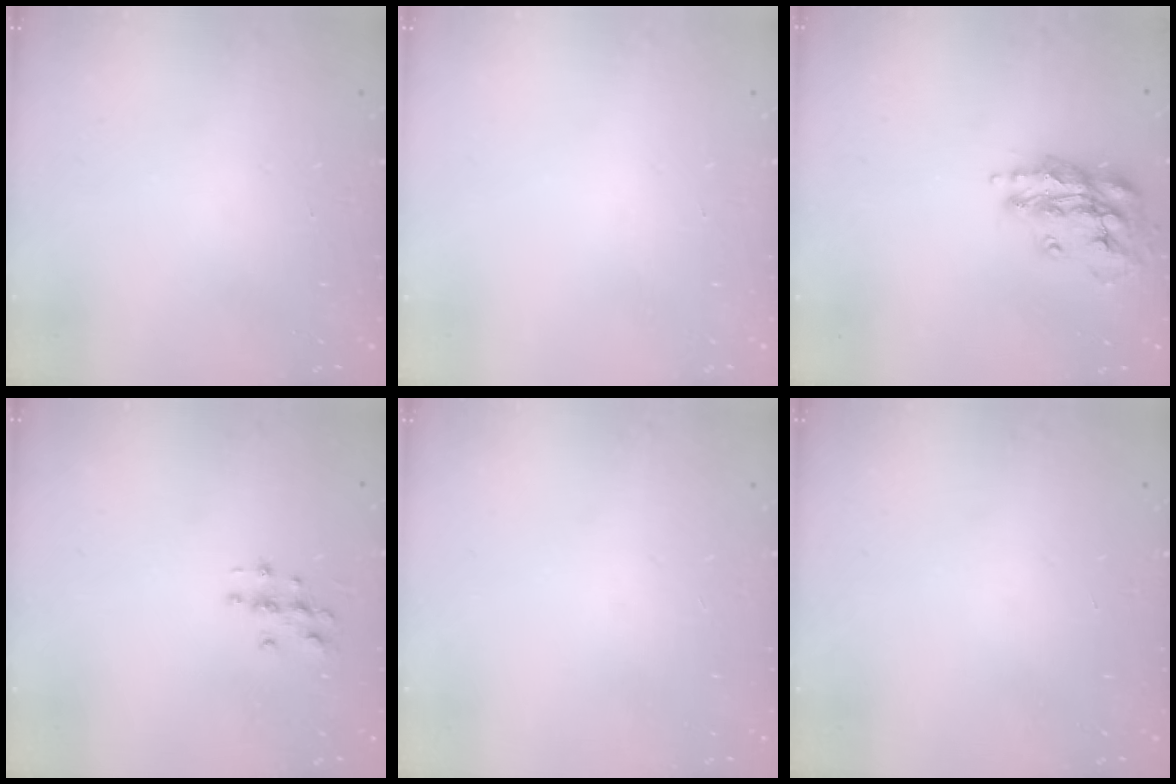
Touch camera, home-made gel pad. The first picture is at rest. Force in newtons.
{"total": 0.0}
{"total": 17.4, "press": 17.4, "slide": 1.4}
{"total": 3.0, "press": 3.0, "slide": 0.3}
{"total": 0.0}
{"total": 0.0}